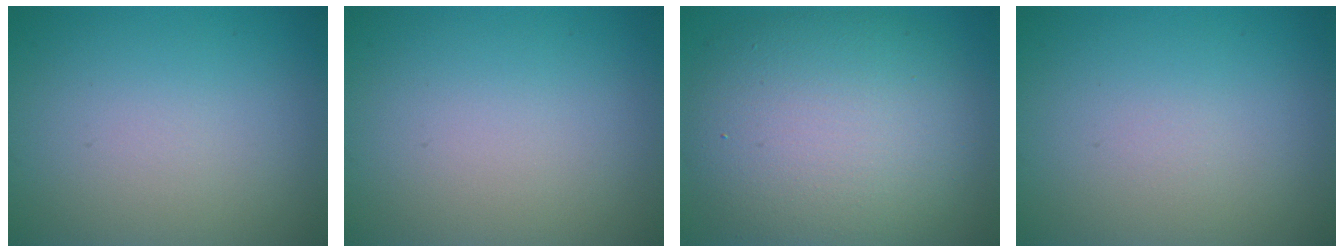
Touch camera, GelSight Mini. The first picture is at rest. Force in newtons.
{"total": 0.0}
{"total": 10.8, "press": 10.7, "slide": 0.6}
{"total": 0.0}